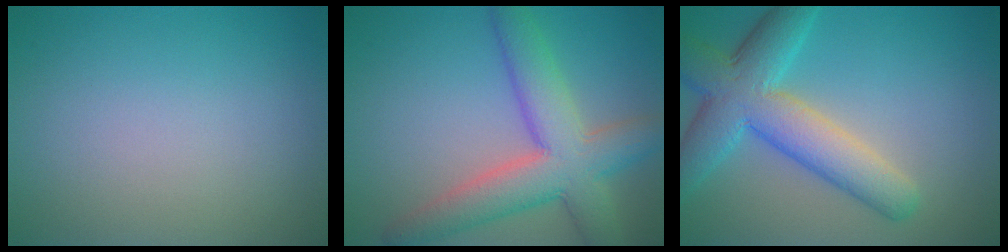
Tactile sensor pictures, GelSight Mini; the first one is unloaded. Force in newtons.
{"total": 7.5, "press": 7.5, "slide": 0.4}
{"total": 7.7, "press": 7.7, "slide": 0.3}